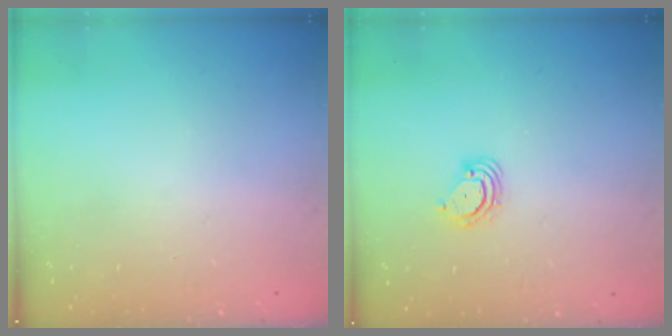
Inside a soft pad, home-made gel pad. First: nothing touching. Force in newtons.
{"total": 3.9, "press": 3.9, "slide": 0.4}